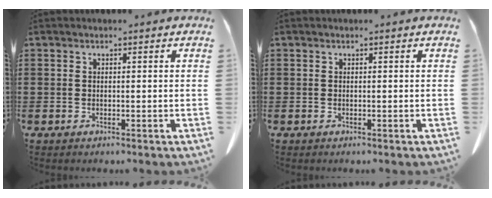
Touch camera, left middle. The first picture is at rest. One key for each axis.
{"total": 0.0}